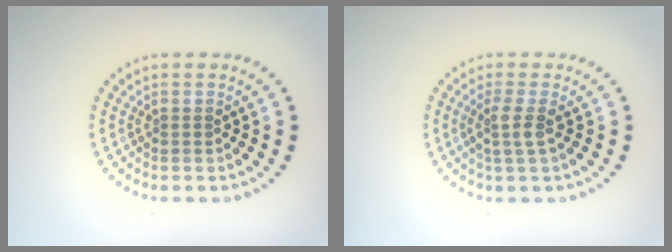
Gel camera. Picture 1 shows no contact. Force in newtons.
{"total": 1.9, "press": 1.5, "slide": 1.2}